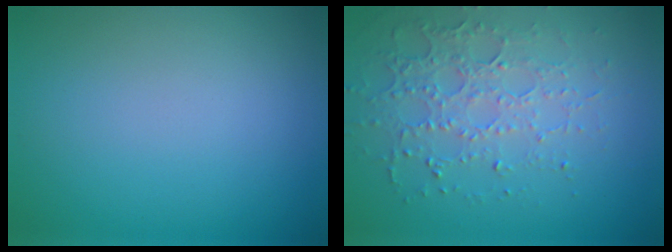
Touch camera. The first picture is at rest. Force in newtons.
{"total": 3.5, "press": 3.4, "slide": 0.9}